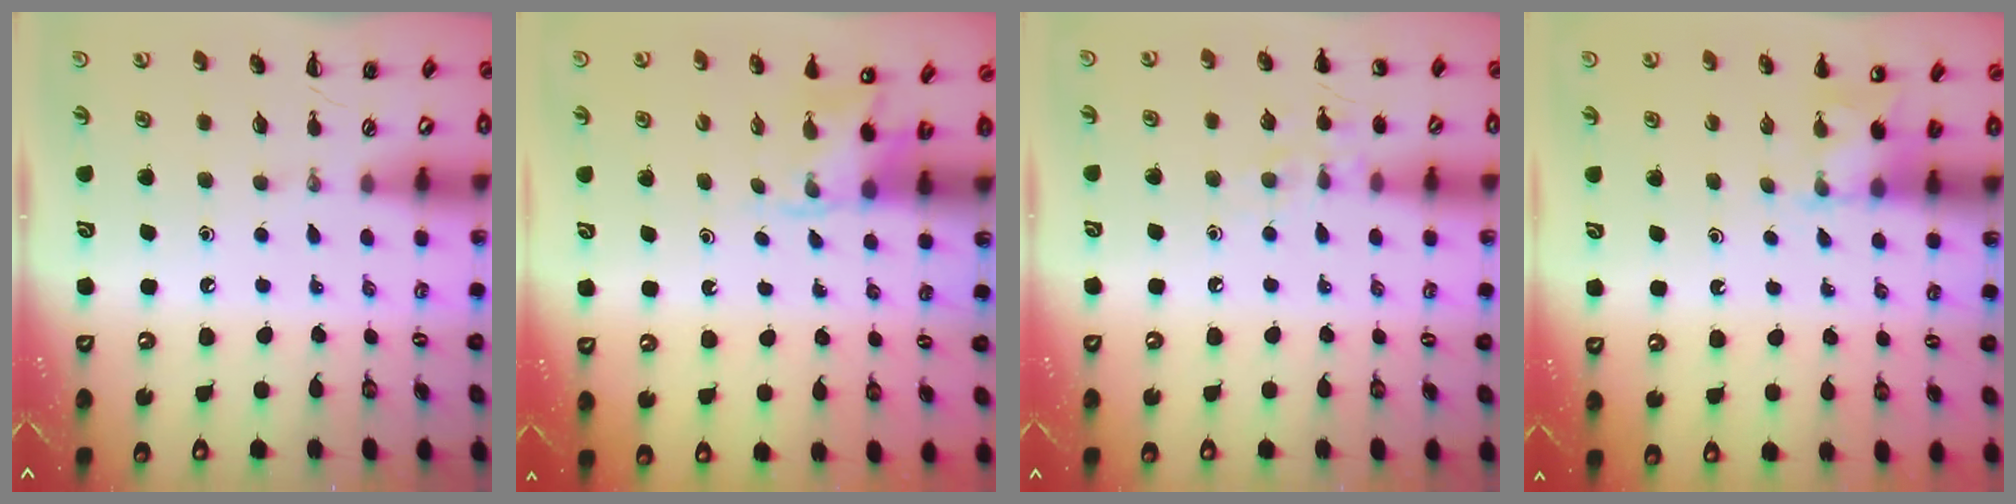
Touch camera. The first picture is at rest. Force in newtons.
{"total": 2.5, "press": 2.3, "slide": 1.0}
{"total": 7.6, "press": 7.4, "slide": 1.7}
{"total": 4.8, "press": 4.7, "slide": 1.3}